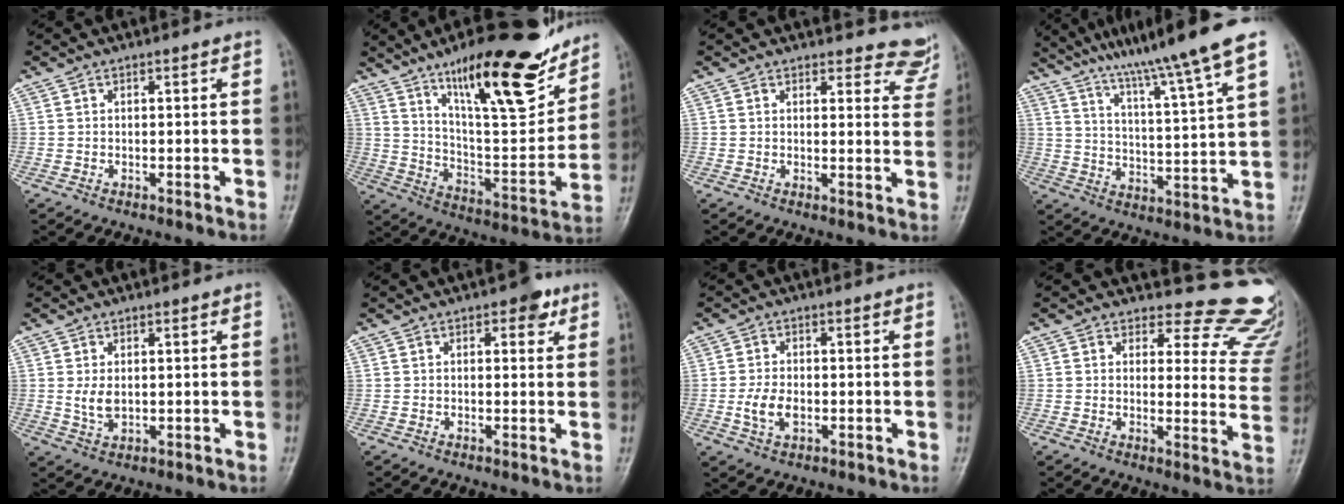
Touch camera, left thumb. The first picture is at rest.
{"total": 24.0, "force": [15.6, 6.7, 16.9], "torque": [-0.222, -0.077, 0.254]}
{"total": 7.7, "force": [7.3, 2.5, -0.4], "torque": [0.052, -0.051, 0.051]}
{"total": 15.5, "force": [11.9, -0.8, 9.9], "torque": [-0.156, -0.050, 0.190]}
{"total": 3.5, "force": [0.7, 2.1, 2.7], "torque": [-0.046, -0.010, 0.020]}
{"total": 3.0, "force": [1.6, 1.8, 1.9], "torque": [-0.007, -0.003, 0.016]}
{"total": 4.7, "force": [-0.8, 2.9, 3.5], "torque": [-0.071, 0.001, -0.014]}
{"total": 15.7, "force": [14.6, 5.3, 1.9], "torque": [0.034, -0.147, 0.133]}